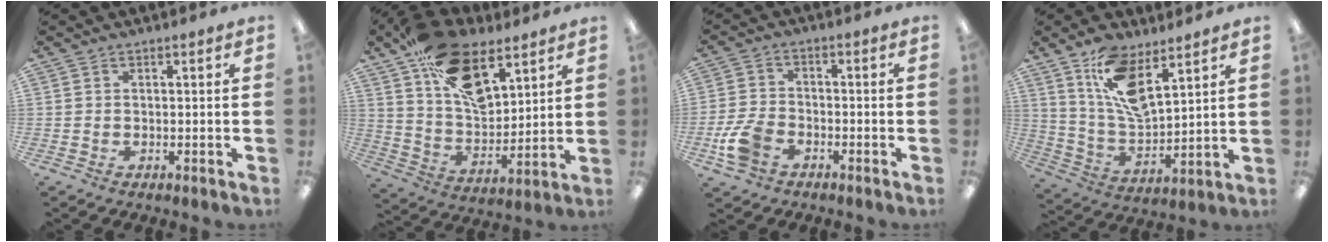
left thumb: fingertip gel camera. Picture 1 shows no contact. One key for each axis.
{"total": 21.3, "fx": 12.3, "fy": 11.0, "fz": 13.5, "tx": -0.231, "ty": -0.056, "tz": 0.224}
{"total": 7.8, "fx": -3.7, "fy": 5.1, "fz": 4.6, "tx": -0.099, "ty": 0.015, "tz": -0.067}
{"total": 12.9, "fx": 8.4, "fy": 5.4, "fz": 8.2, "tx": -0.168, "ty": -0.041, "tz": 0.154}